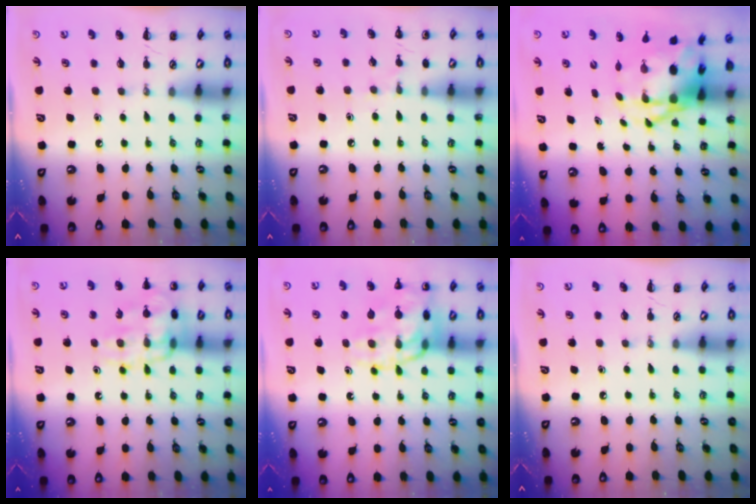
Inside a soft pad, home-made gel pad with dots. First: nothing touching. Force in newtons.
{"total": 5.5, "press": 5.2, "slide": 1.8}
{"total": 6.2, "press": 6.0, "slide": 1.6}
{"total": 15.5, "press": 15.4, "slide": 1.7}
{"total": 17.6, "press": 17.5, "slide": 2.0}
{"total": 0.0}